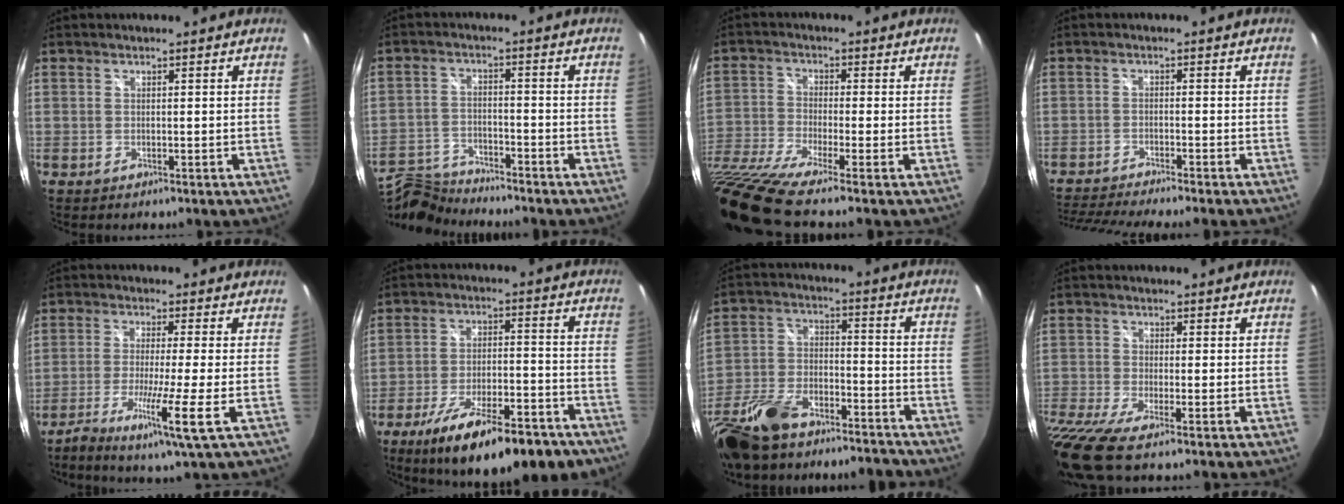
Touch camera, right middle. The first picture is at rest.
{"total": 11.6, "force": [-10.6, 3.2, 3.5], "torque": [-0.100, -0.003, -0.194]}
{"total": 13.2, "force": [-10.1, 0.3, 8.5], "torque": [-0.193, -0.045, -0.203]}
{"total": 9.4, "force": [-8.5, -1.0, 3.7], "torque": [-0.096, -0.023, -0.143]}
{"total": 9.4, "force": [-4.1, -1.3, 8.3], "torque": [-0.173, -0.021, -0.078]}
{"total": 21.1, "force": [-14.6, 6.2, 13.9], "torque": [-0.227, -0.034, -0.209]}
{"total": 19.3, "force": [-15.1, 7.2, 9.6], "torque": [-0.220, -0.019, -0.262]}
{"total": 11.6, "force": [-8.2, 1.1, 8.2], "torque": [-0.195, -0.055, -0.154]}